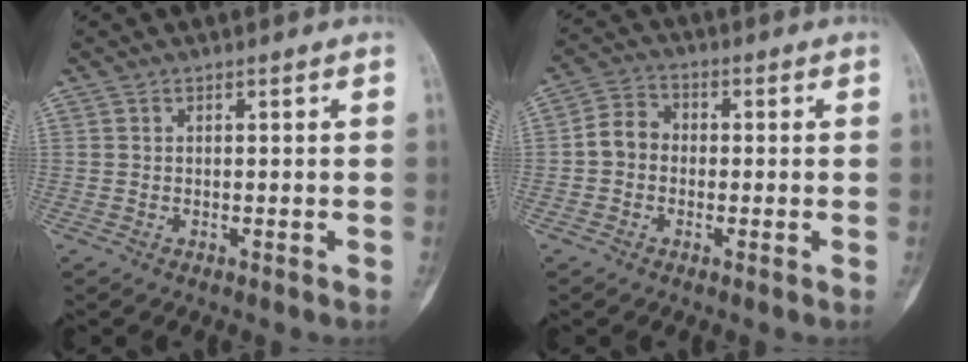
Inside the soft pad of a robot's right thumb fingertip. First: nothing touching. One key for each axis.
{"total": 5.5, "fx": -0.5, "fy": 4.7, "fz": 2.9, "tx": -0.037, "ty": 0.020, "tz": -0.021}